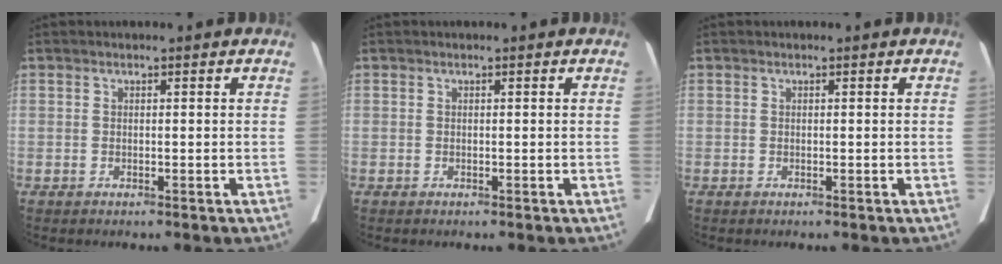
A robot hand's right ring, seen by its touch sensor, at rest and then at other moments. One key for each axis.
{"total": 0.0}
{"total": 0.0}